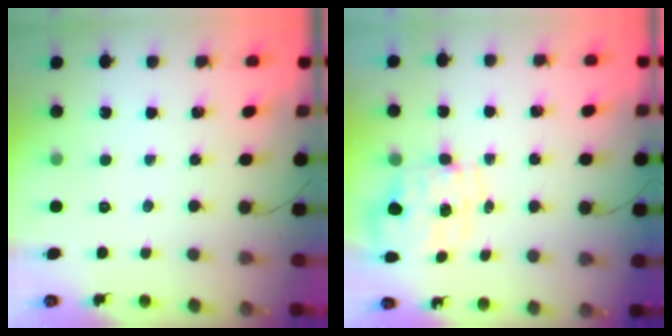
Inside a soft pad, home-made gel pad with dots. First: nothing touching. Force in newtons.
{"total": 1.9, "press": 1.5, "slide": 1.1}